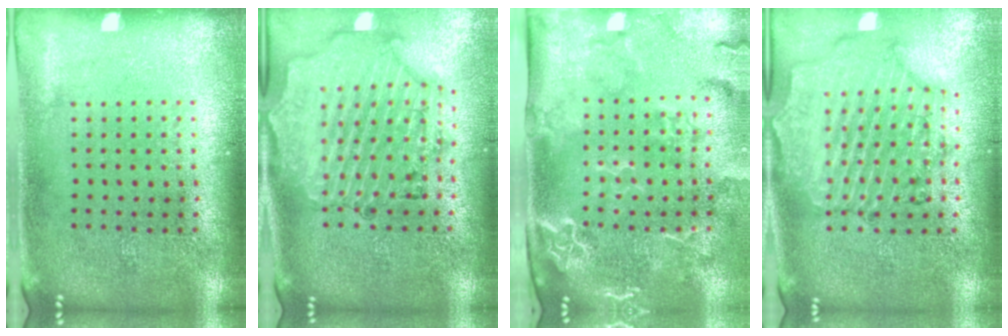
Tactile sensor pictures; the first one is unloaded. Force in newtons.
{"total": 1.8, "press": 1.8, "slide": 0.3}
{"total": 2.9, "press": 2.4, "slide": 1.7}
{"total": 1.6, "press": 1.5, "slide": 0.3}